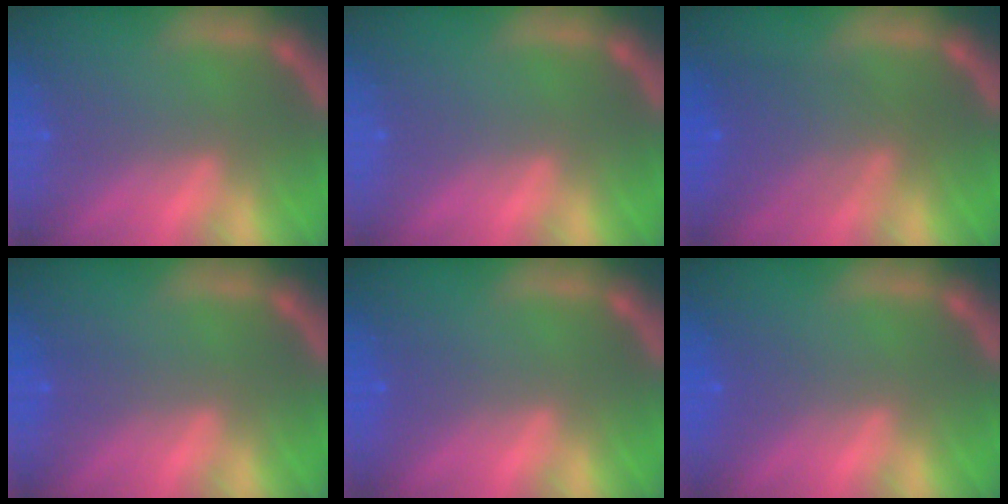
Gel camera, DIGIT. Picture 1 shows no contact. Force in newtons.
{"total": 0.0}
{"total": 5.6}
{"total": 1.0}
{"total": 0.9}
{"total": 1.5}